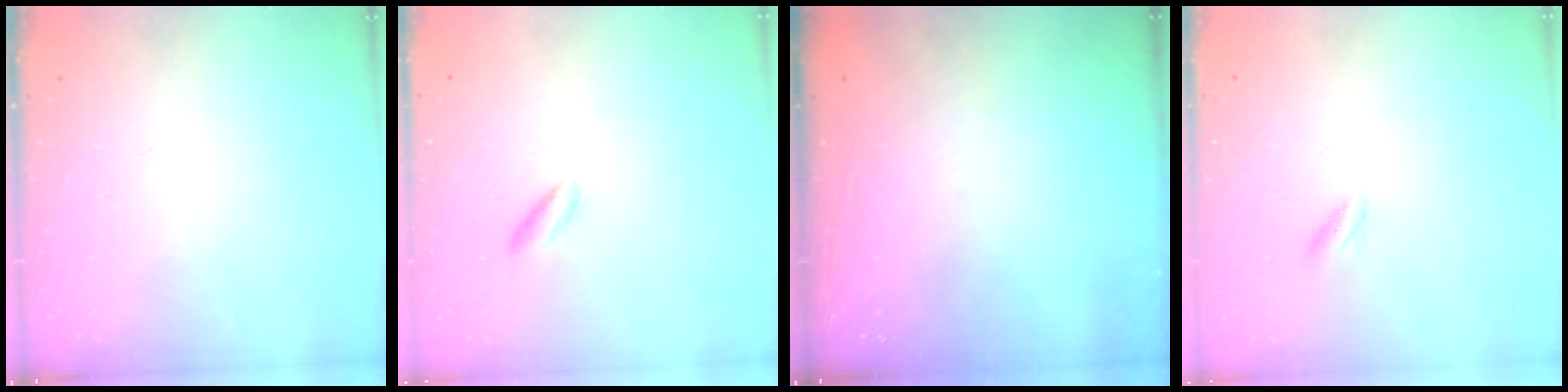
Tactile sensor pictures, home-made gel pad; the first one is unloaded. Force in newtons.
{"total": 1.8, "press": 1.6, "slide": 0.8}
{"total": 0.0}
{"total": 1.3, "press": 1.2, "slide": 0.5}